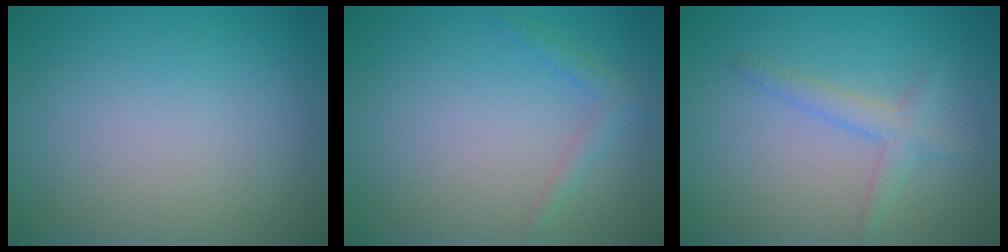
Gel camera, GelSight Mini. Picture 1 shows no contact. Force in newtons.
{"total": 1.2, "press": 1.2, "slide": 0.1}
{"total": 2.0, "press": 2.0, "slide": 0.1}